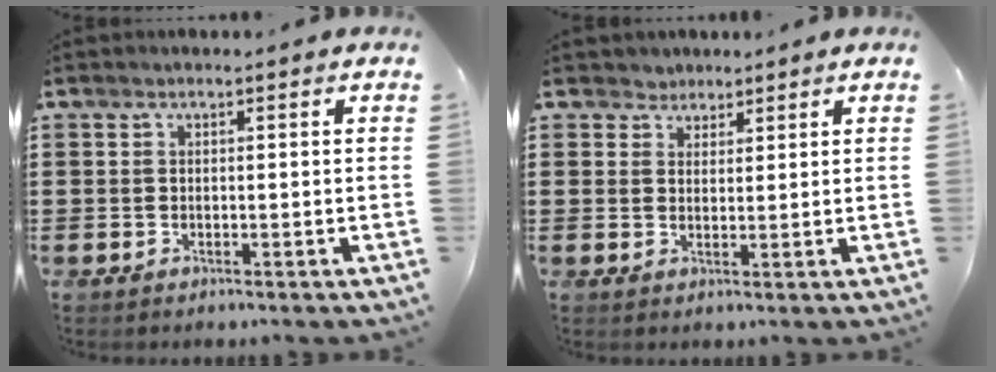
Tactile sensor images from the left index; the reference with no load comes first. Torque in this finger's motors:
{"motor_torque": [0.18, -0.41, -0.01, 0.00]}